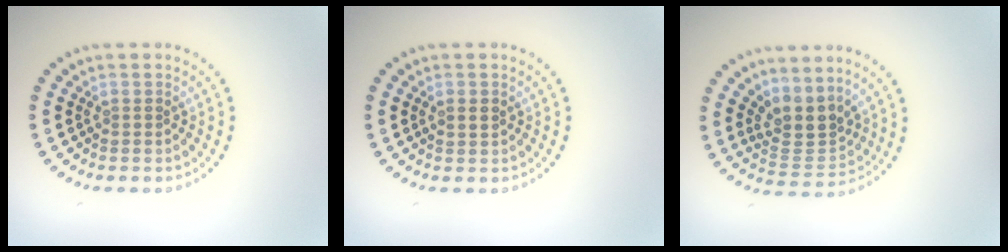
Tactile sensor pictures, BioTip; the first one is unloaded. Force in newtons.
{"total": 1.5, "press": 1.4, "slide": 0.1}
{"total": 3.5, "press": 2.7, "slide": 2.2}